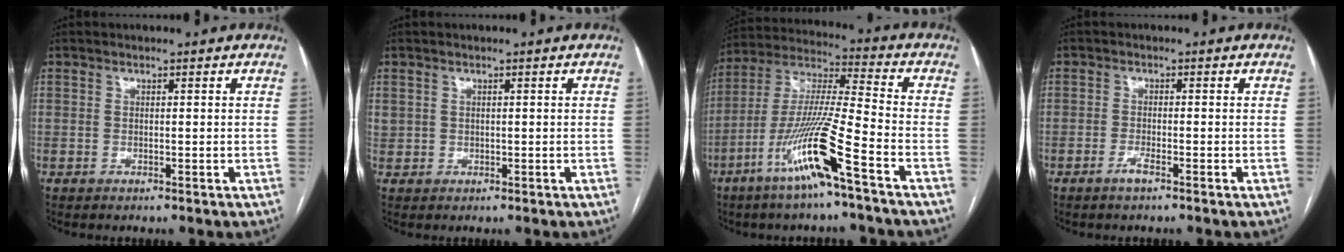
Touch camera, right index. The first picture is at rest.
{"total": 1.1, "force": [0.3, 1.0, 0.3], "torque": [0.003, 0.010, 0.007]}
{"total": 14.8, "force": [-7.5, -0.4, 12.8], "torque": [-0.264, -0.015, -0.146]}
{"total": 1.9, "force": [-1.3, 0.0, 1.3], "torque": [-0.029, -0.002, -0.027]}